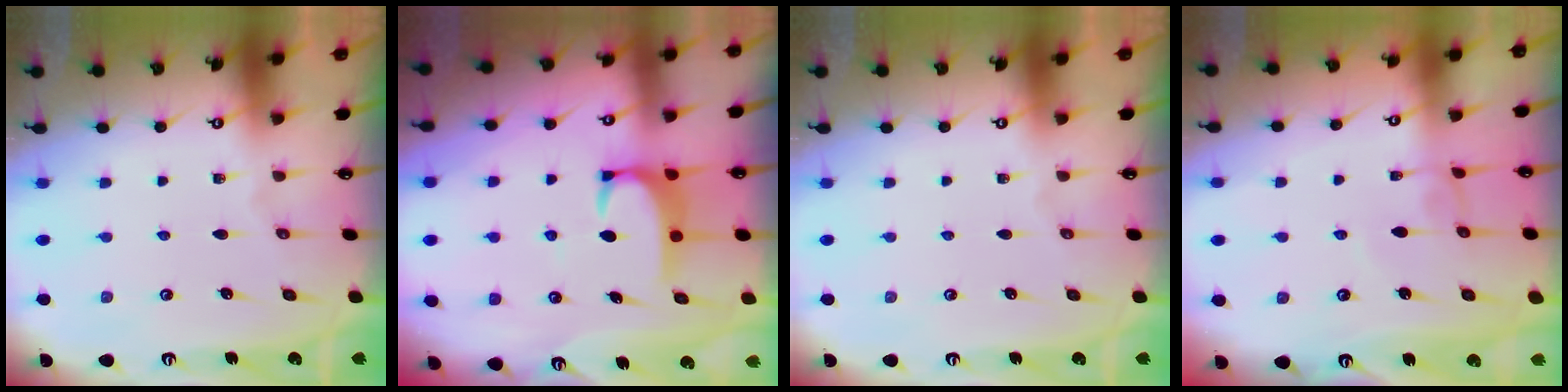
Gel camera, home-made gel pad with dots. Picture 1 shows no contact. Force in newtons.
{"total": 3.2, "press": 3.2, "slide": 0.3}
{"total": 0.0}
{"total": 2.9, "press": 2.9, "slide": 0.1}